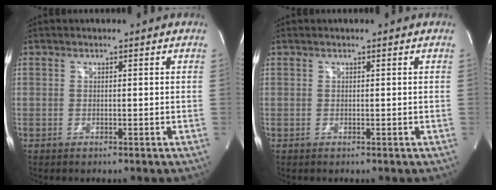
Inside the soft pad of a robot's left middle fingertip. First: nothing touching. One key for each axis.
{"total": 0.0}